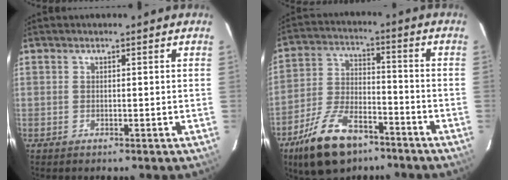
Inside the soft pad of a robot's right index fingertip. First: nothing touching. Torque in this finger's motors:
{"motor_torque": [1.14, -1.00, 0.56, 0.12]}